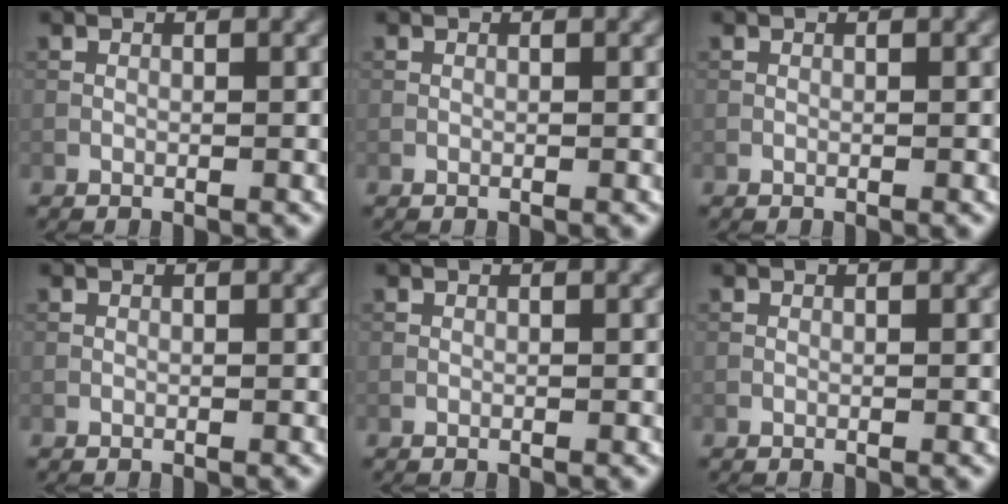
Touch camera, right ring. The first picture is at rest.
{"total": 0.0}
{"total": 0.0}
{"total": 0.0}
{"total": 0.0}
{"total": 0.0}